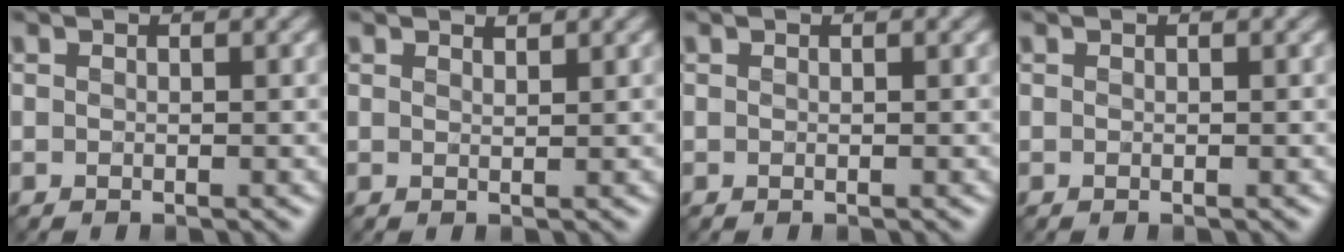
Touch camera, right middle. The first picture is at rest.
{"total": 0.8, "force": [0.8, 0.0, 0.1], "torque": [-0.005, 0.000, 0.015]}
{"total": 0.0}
{"total": 0.0}